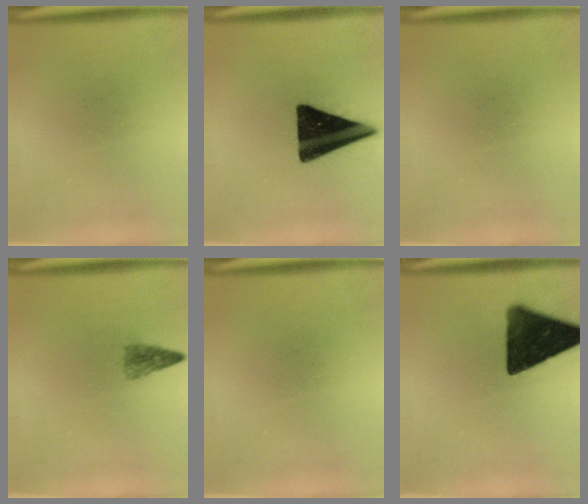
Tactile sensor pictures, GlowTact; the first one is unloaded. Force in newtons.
{"total": 18.9}
{"total": 0.0}
{"total": 2.2}
{"total": 0.0}
{"total": 14.8}